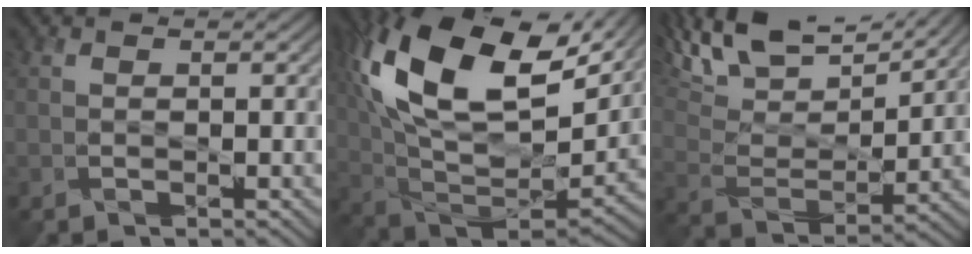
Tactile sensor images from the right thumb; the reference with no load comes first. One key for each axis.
{"total": 19.8, "fx": 8.5, "fy": 10.5, "fz": 14.4, "tx": -0.321, "ty": 0.038, "tz": 0.152}
{"total": 15.8, "fx": 11.6, "fy": 5.6, "fz": 9.2, "tx": -0.217, "ty": 0.024, "tz": 0.177}